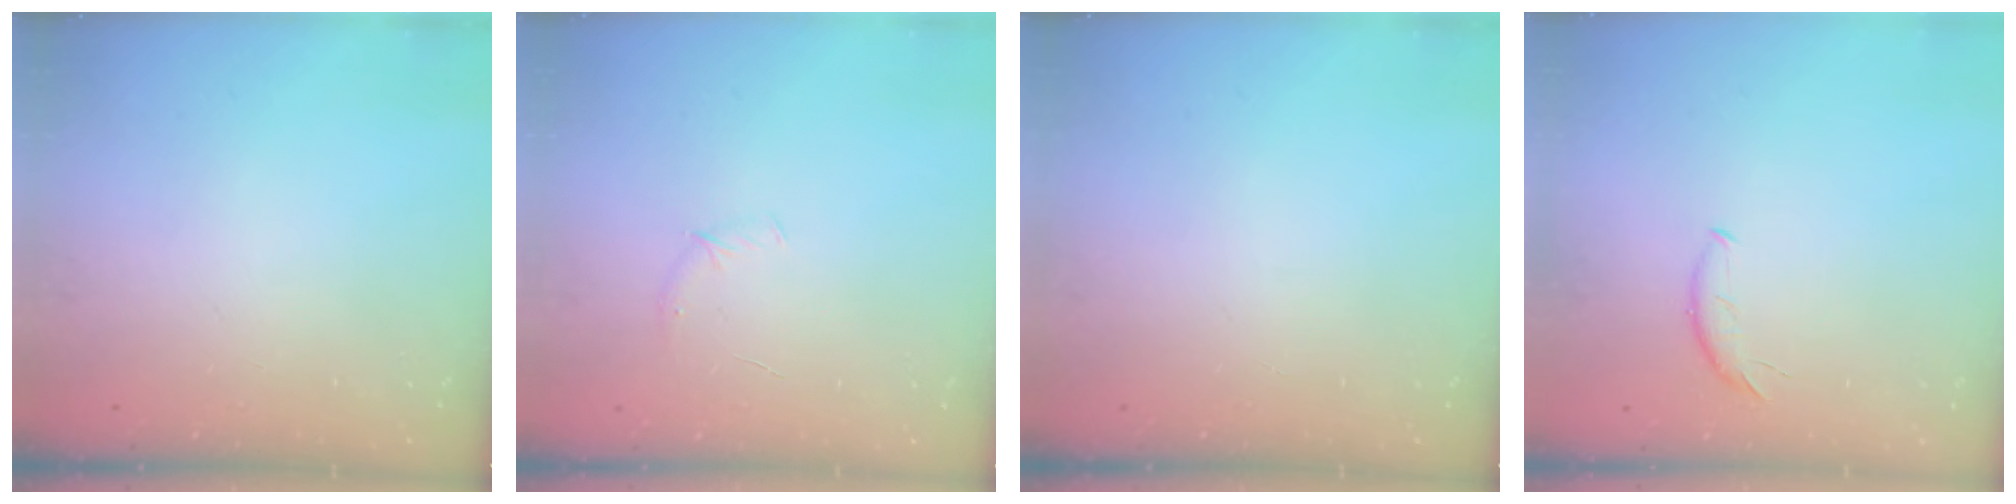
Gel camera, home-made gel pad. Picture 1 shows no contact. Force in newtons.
{"total": 4.2, "press": 4.1, "slide": 1.2}
{"total": 0.0}
{"total": 6.0, "press": 6.0, "slide": 0.4}